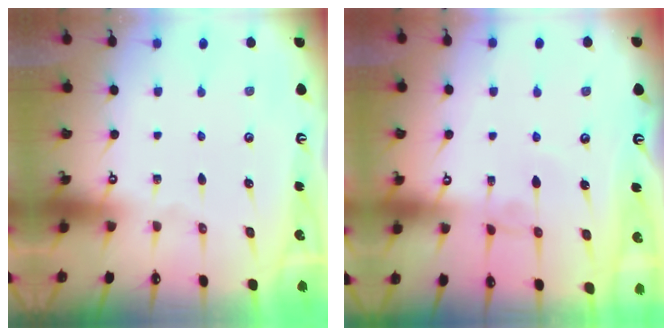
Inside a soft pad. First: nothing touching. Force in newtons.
{"total": 1.0, "press": 1.0, "slide": 0.2}